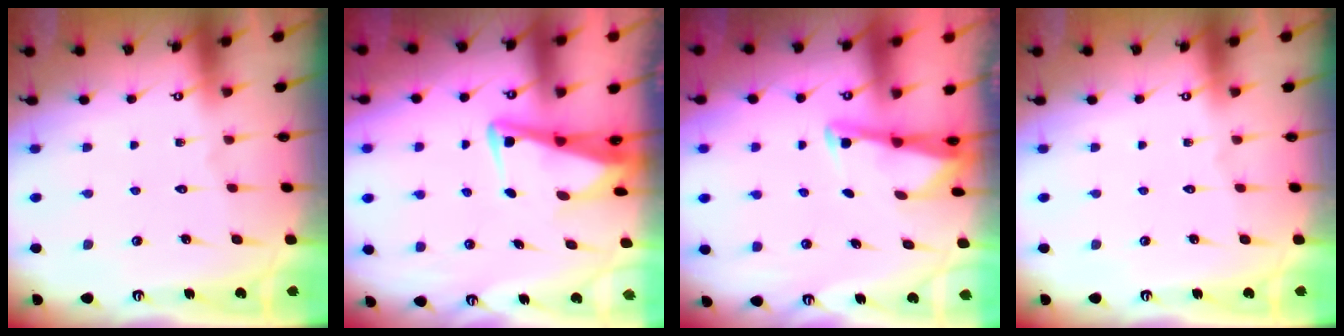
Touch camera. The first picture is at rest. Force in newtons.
{"total": 4.7, "press": 4.6, "slide": 0.8}
{"total": 2.9, "press": 2.9, "slide": 0.2}
{"total": 0.0}